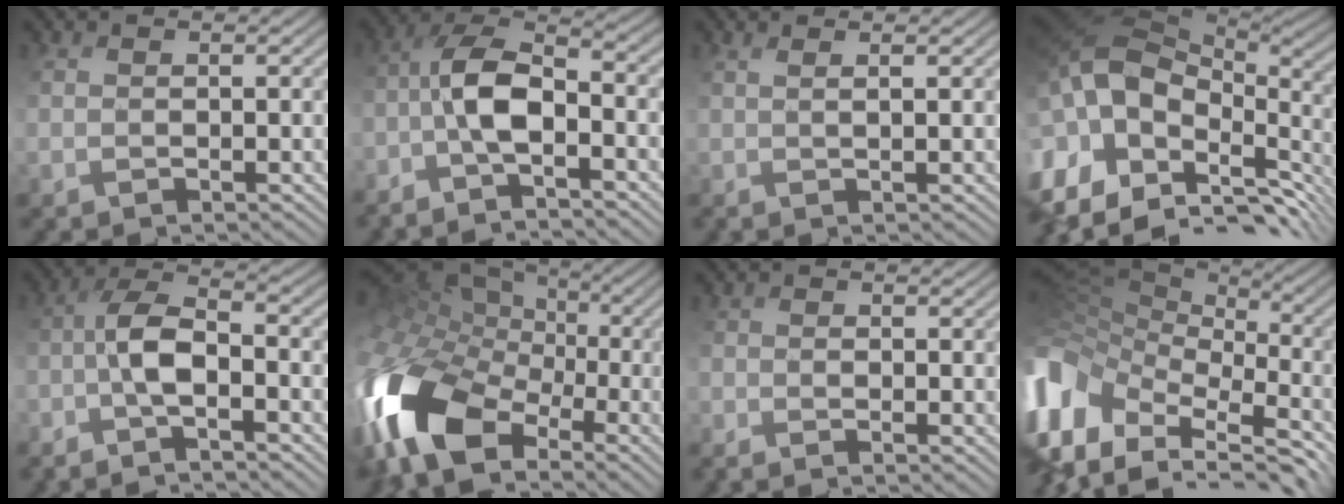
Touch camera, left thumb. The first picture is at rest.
{"total": 7.4, "force": [-3.2, 2.8, 6.0], "torque": [-0.120, 0.009, -0.080]}
{"total": 1.9, "force": [0.8, 0.4, 1.7], "torque": [-0.030, 0.006, 0.005]}
{"total": 17.9, "force": [-3.7, 11.9, 12.9], "torque": [-0.301, 0.001, -0.057]}
{"total": 6.1, "force": [-2.9, 2.0, 5.1], "torque": [-0.100, 0.008, -0.070]}
{"total": 18.9, "force": [-6.7, 11.2, 13.7], "torque": [-0.337, -0.036, -0.113]}
{"total": 2.1, "force": [-1.6, 0.7, 1.1], "torque": [-0.022, -0.006, -0.033]}
{"total": 15.2, "force": [-4.7, 10.4, 10.0], "torque": [-0.288, -0.023, -0.070]}